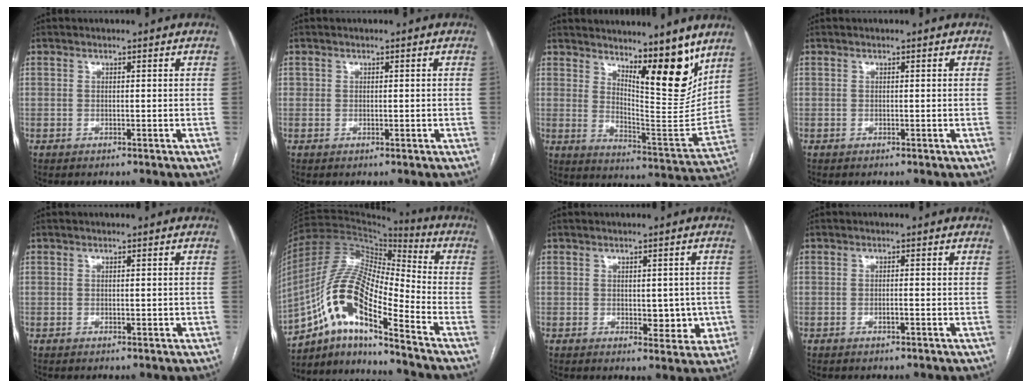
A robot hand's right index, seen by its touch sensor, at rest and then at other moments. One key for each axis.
{"total": 0.8, "fx": 0.0, "fy": 0.7, "fz": 0.4, "tx": -0.006, "ty": 0.006, "tz": 0.004}
{"total": 13.5, "fx": 9.4, "fy": 2.7, "fz": 9.3, "tx": -0.131, "ty": -0.024, "tz": 0.156}
{"total": 0.0}
{"total": 0.8, "fx": -0.1, "fy": 0.4, "fz": 0.7, "tx": -0.012, "ty": 0.002, "tz": 0.001}
{"total": 16.3, "fx": -8.3, "fy": 3.2, "fz": 13.7, "tx": -0.276, "ty": 0.017, "tz": -0.148}
{"total": 5.2, "fx": -0.6, "fy": 3.0, "fz": 4.2, "tx": -0.041, "ty": 0.004, "tz": 0.002}
{"total": 1.1, "fx": -0.5, "fy": 0.1, "fz": 1.0, "tx": -0.019, "ty": 0.000, "tz": -0.007}